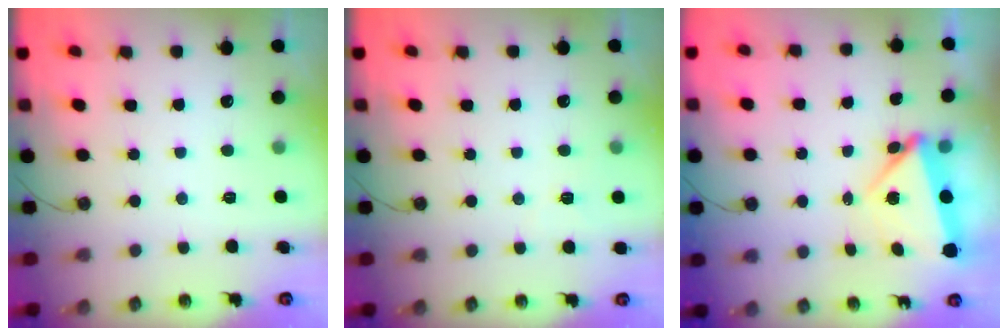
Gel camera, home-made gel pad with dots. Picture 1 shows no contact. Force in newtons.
{"total": 2.6, "press": 1.9, "slide": 1.8}
{"total": 6.5, "press": 6.5, "slide": 0.6}